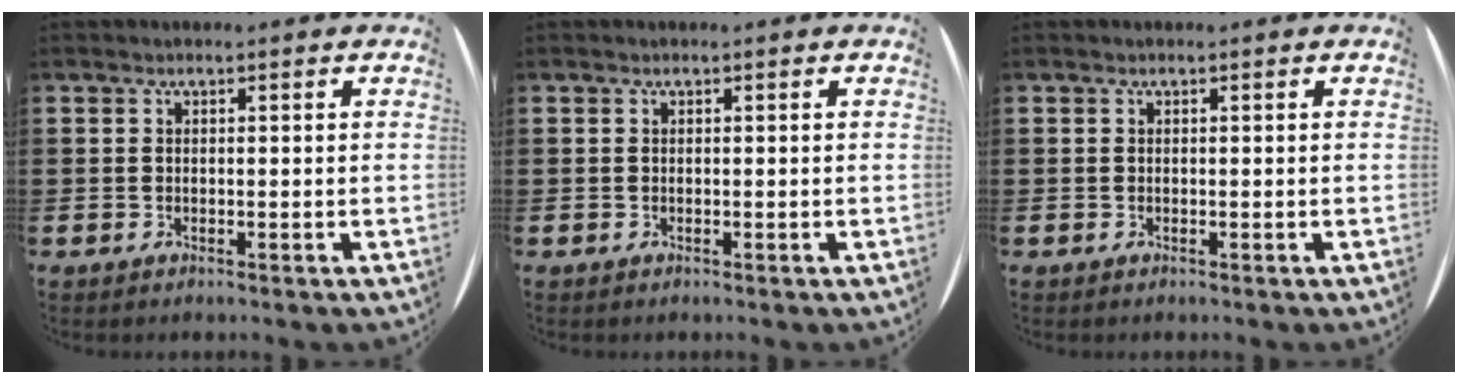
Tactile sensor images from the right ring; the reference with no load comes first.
{"total": 0.0}
{"total": 0.0}